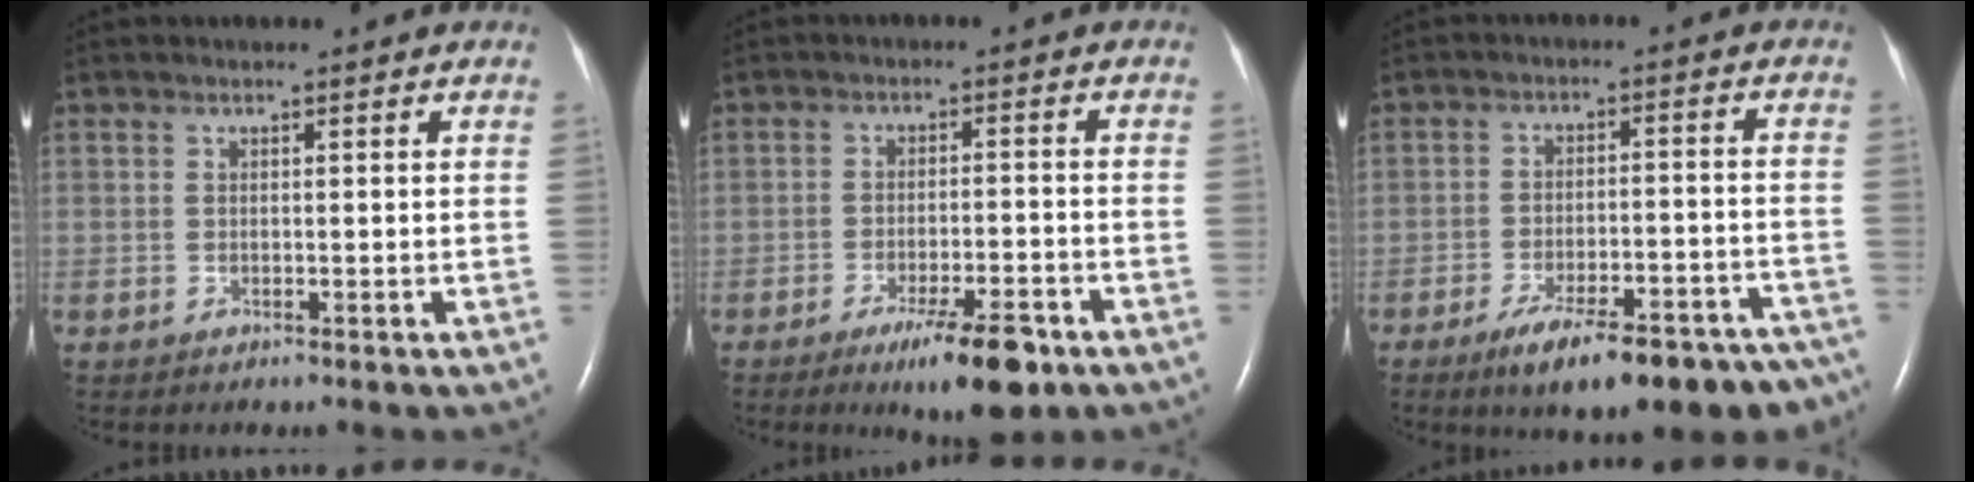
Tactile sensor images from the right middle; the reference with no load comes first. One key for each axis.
{"total": 8.4, "fx": -5.3, "fy": 1.4, "fz": 6.4, "tx": -0.102, "ty": -0.012, "tz": -0.078}
{"total": 18.4, "fx": -14.5, "fy": 5.0, "fz": 10.2, "tx": -0.086, "ty": 0.021, "tz": -0.194}